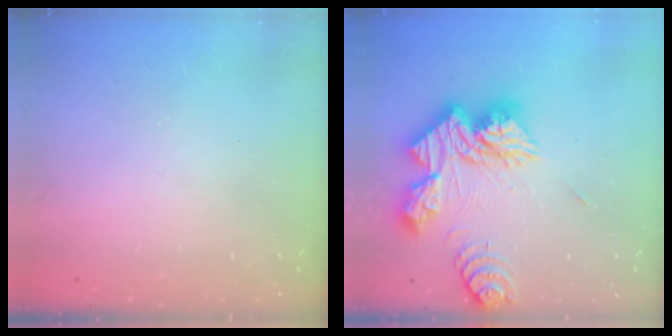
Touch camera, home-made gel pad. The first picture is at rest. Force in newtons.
{"total": 19.9, "press": 19.8, "slide": 1.7}